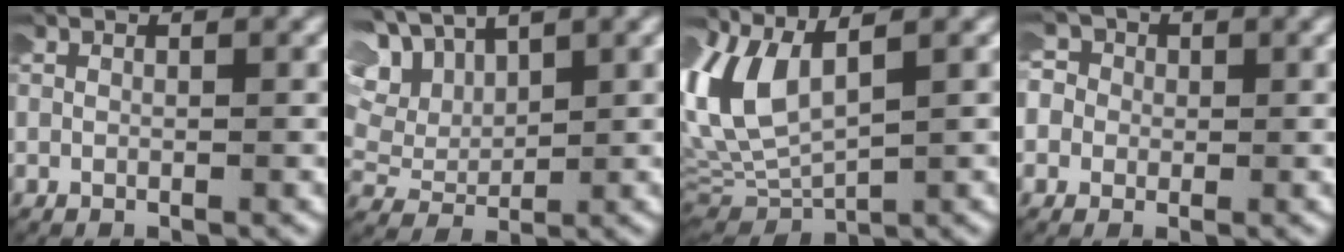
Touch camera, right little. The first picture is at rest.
{"total": 8.1, "force": [3.1, 6.0, 4.4], "torque": [-0.106, -0.003, 0.050]}
{"total": 6.7, "force": [1.3, 4.4, 4.9], "torque": [-0.145, -0.015, 0.039]}
{"total": 6.3, "force": [0.3, 5.9, 2.3], "torque": [-0.069, -0.001, -0.013]}